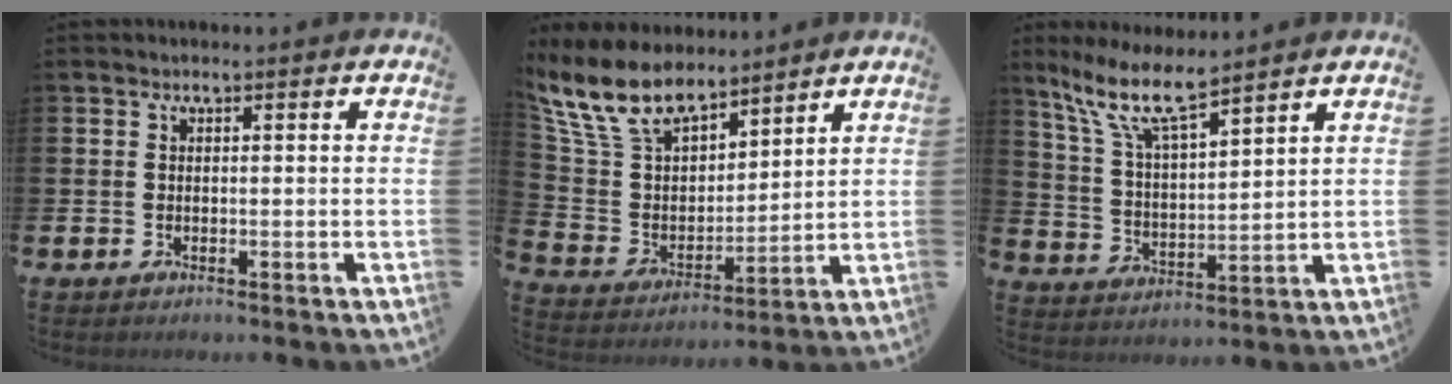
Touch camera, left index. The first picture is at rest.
{"total": 11.0, "force": [9.2, 4.8, 3.9], "torque": [-0.130, -0.042, 0.173]}
{"total": 9.5, "force": [7.7, 2.0, 5.2], "torque": [-0.131, -0.027, 0.136]}